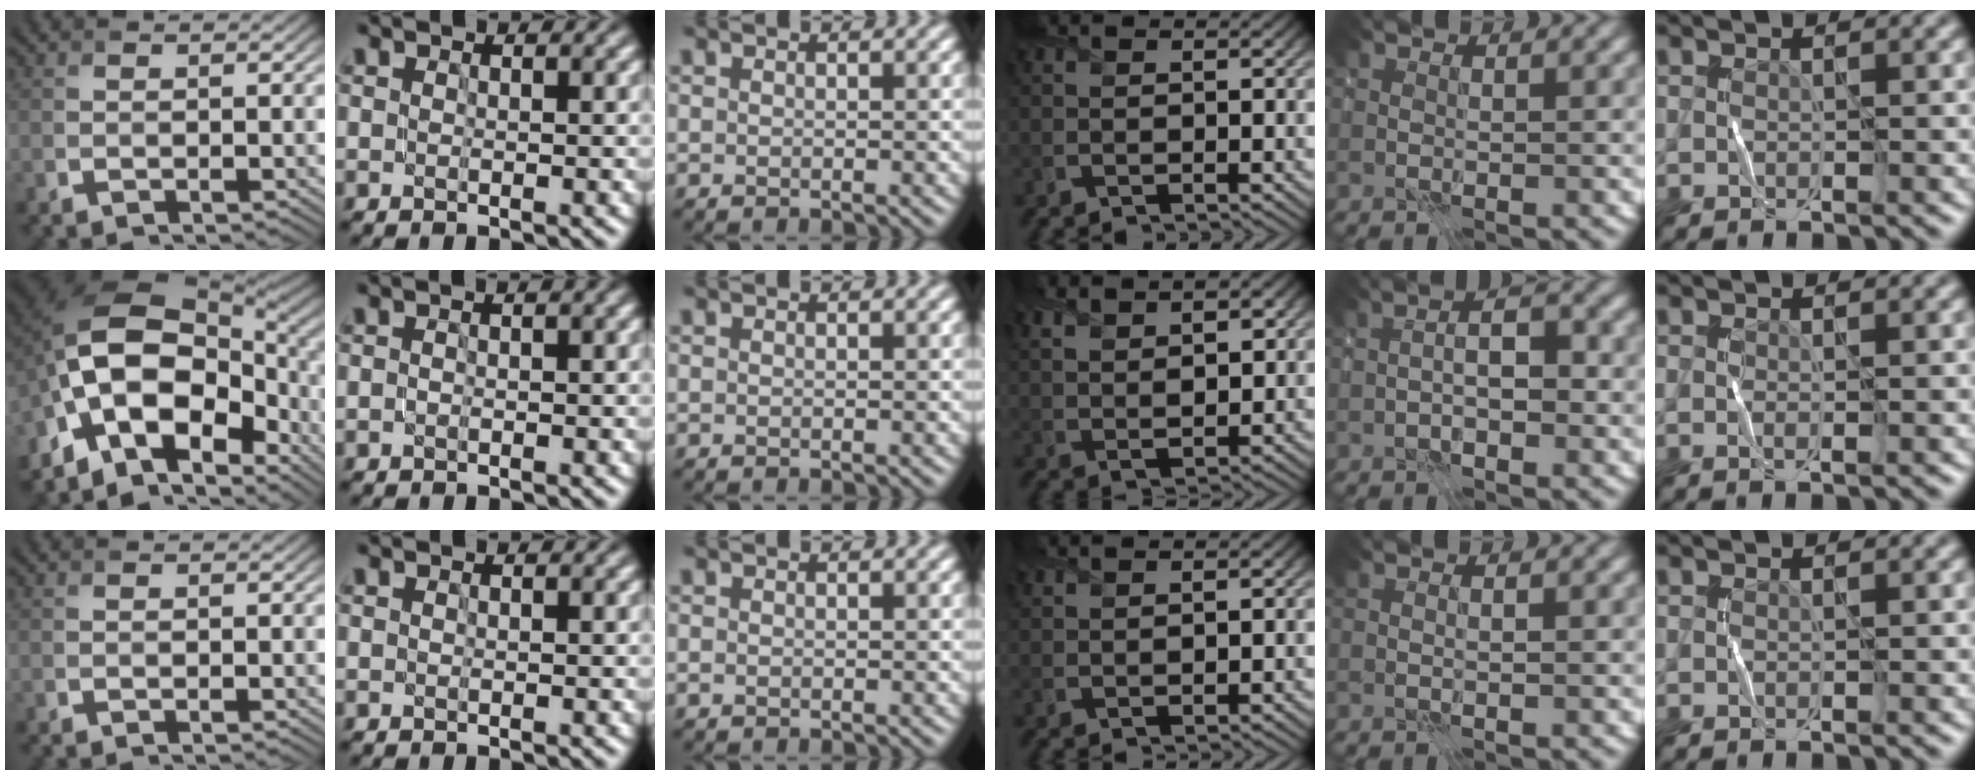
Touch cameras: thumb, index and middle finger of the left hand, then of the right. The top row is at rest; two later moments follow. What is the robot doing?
{"motion": "fold", "object": "shorts"}